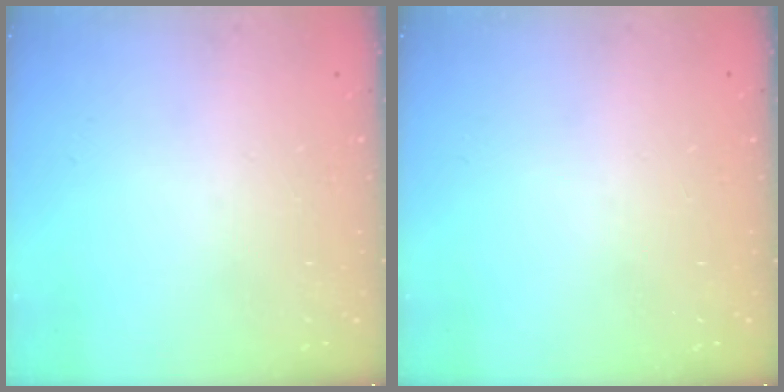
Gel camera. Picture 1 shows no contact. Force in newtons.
{"total": 0.0}